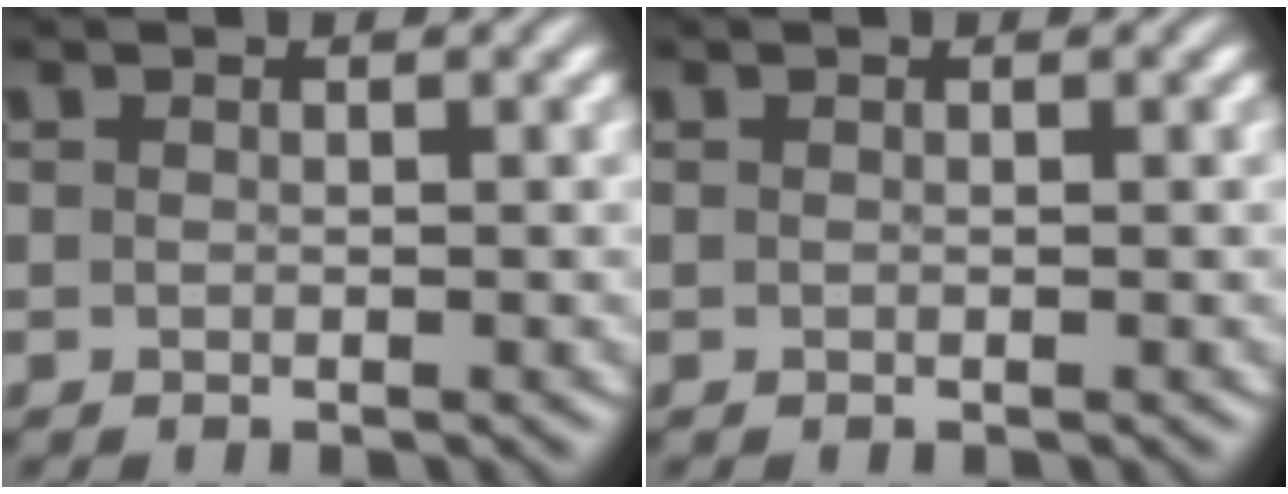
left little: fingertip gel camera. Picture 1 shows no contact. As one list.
[{"total": 0.0}]